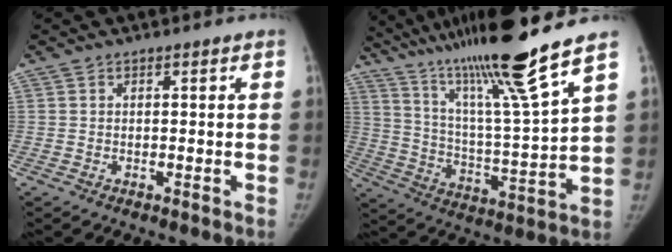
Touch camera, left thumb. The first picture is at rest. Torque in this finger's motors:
{"motor_torque": [0.37, 0.10, 1.39, -1.38, 0.20]}